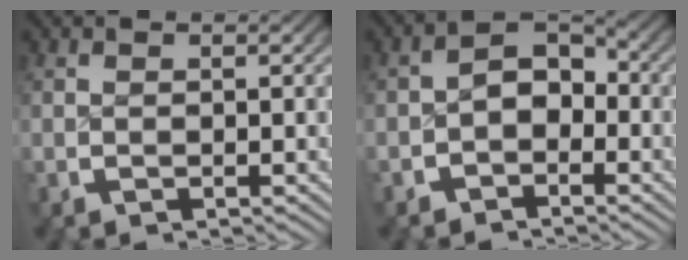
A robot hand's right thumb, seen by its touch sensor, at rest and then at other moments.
{"total": 4.7, "force": [-1.1, 3.3, 3.1], "torque": [-0.049, -0.012, -0.016]}